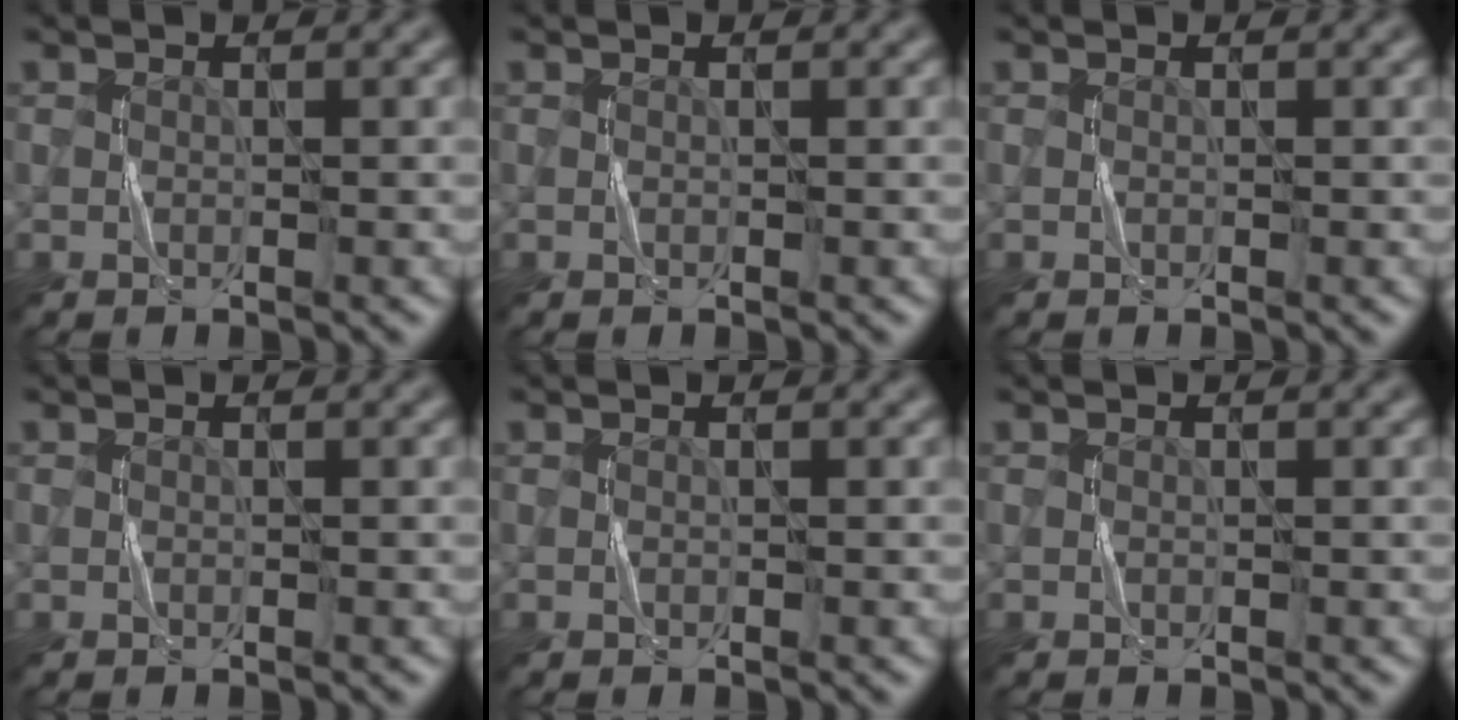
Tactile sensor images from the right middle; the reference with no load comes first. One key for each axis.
{"total": 0.0}
{"total": 0.0}
{"total": 0.0}
{"total": 0.0}
{"total": 0.0}